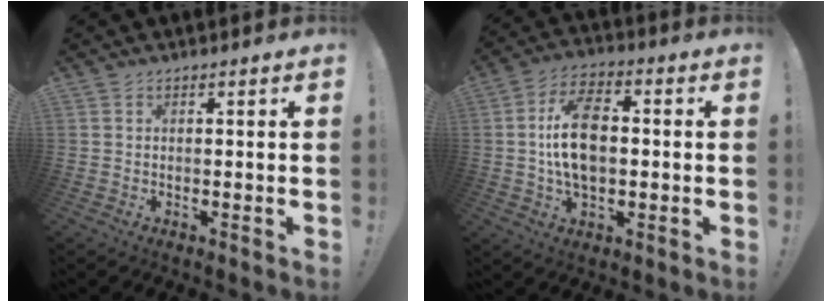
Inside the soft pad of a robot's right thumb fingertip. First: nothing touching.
{"total": 14.2, "force": [0.0, 8.8, 11.2], "torque": [-0.204, 0.009, -0.002]}